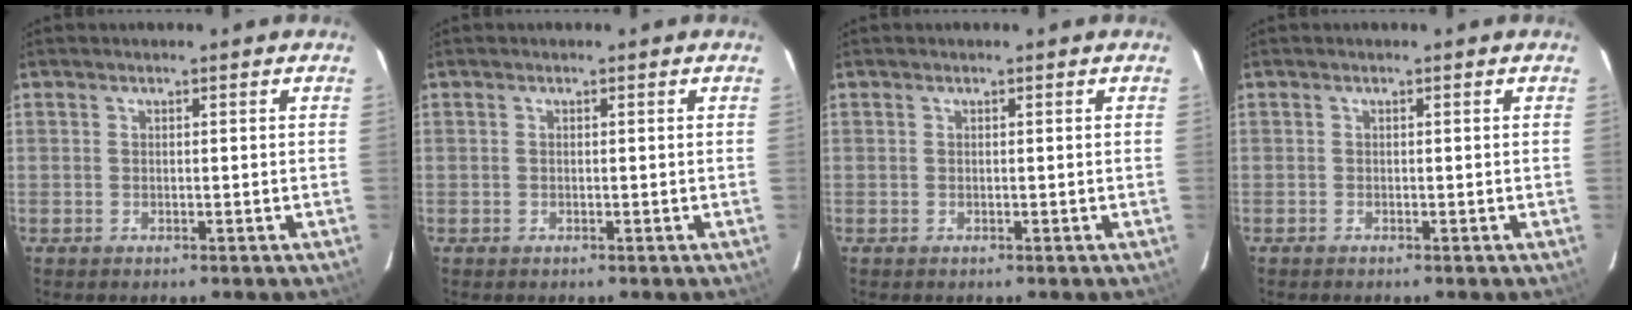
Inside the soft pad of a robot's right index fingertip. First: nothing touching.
{"total": 0.0}
{"total": 0.0}
{"total": 0.7, "force": [-0.4, -0.3, -0.5], "torque": [0.009, -0.002, -0.009]}